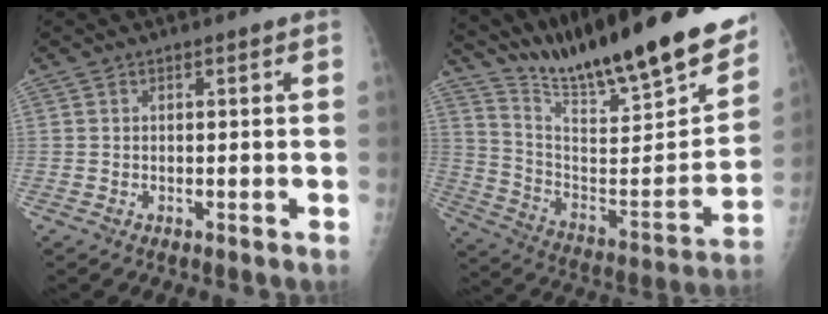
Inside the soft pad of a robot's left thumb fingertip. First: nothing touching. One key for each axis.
{"total": 27.5, "fx": 22.4, "fy": 3.8, "fz": 15.5, "tx": -0.228, "ty": -0.118, "tz": 0.355}